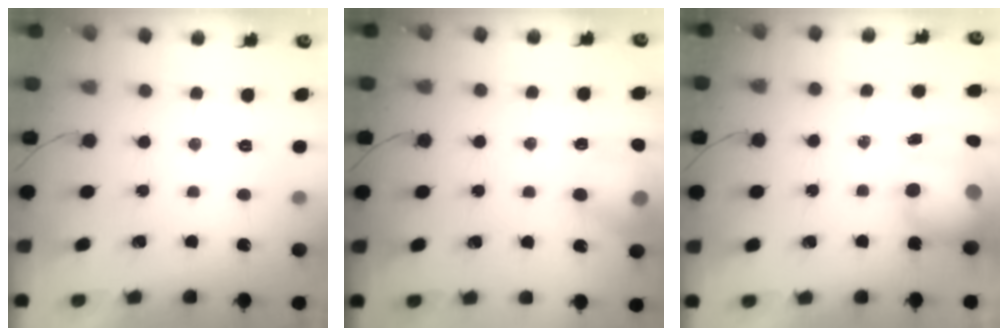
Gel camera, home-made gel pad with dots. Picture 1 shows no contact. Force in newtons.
{"total": 14.2, "press": 14.2, "slide": 1.2}
{"total": 10.6, "press": 10.5, "slide": 1.4}